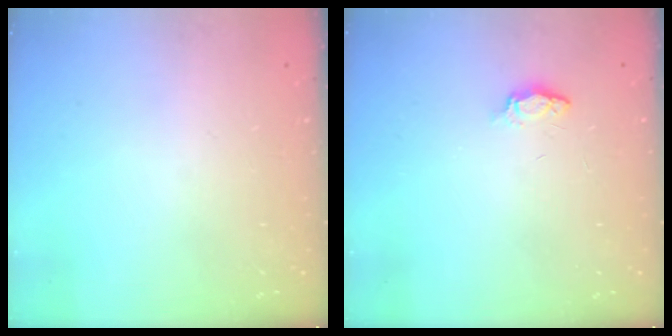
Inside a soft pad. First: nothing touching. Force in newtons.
{"total": 3.7, "press": 3.7, "slide": 0.6}